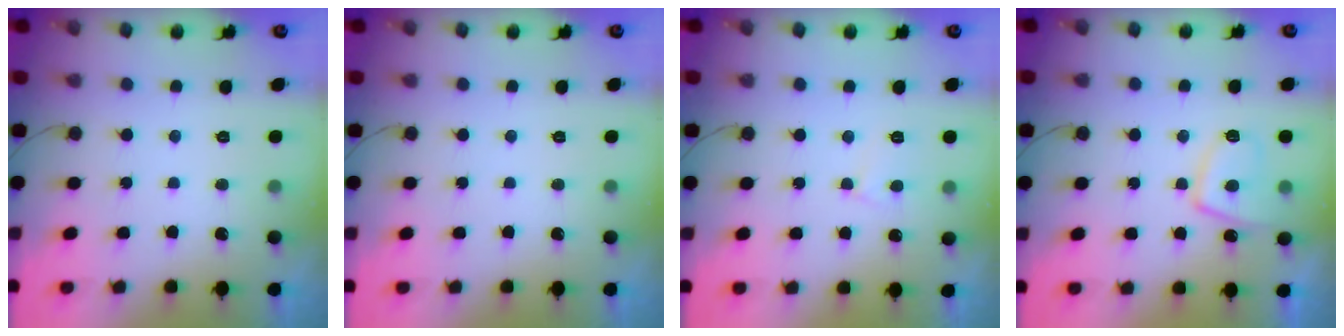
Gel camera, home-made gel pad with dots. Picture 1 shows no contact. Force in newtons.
{"total": 0.0}
{"total": 4.1, "press": 4.1, "slide": 0.5}
{"total": 9.8, "press": 9.7, "slide": 1.4}